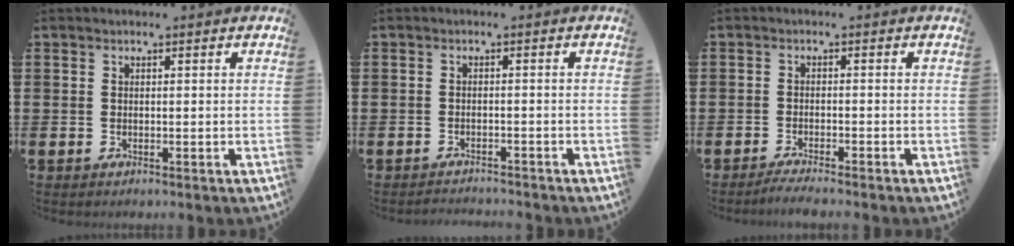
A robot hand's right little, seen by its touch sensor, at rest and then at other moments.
{"total": 1.2, "force": [-1.2, -0.1, -0.2], "torque": [0.000, 0.003, -0.026]}
{"total": 1.6, "force": [-1.5, -0.1, 0.7], "torque": [-0.012, 0.002, -0.028]}